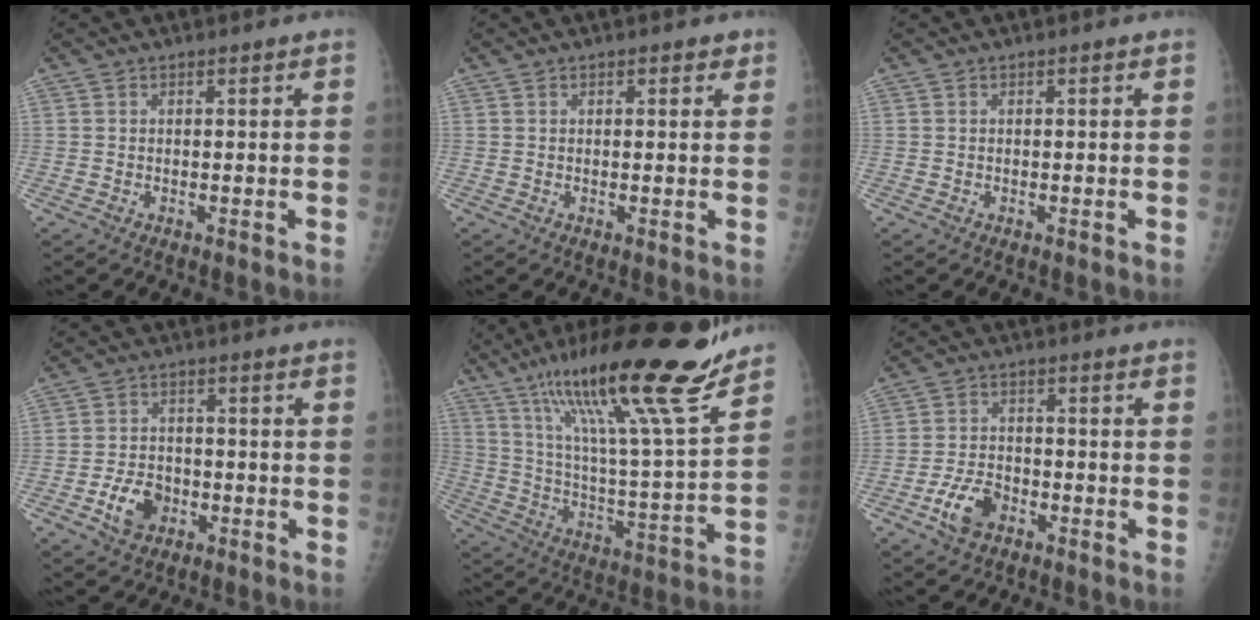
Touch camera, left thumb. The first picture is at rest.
{"total": 1.5, "force": [0.8, 0.8, 1.0], "torque": [-0.004, -0.001, 0.008]}
{"total": 0.0}
{"total": 6.8, "force": [-2.8, 4.9, 3.7], "torque": [-0.048, 0.018, -0.046]}
{"total": 25.6, "force": [18.4, 2.5, 17.6], "torque": [-0.272, -0.068, 0.311]}
{"total": 6.8, "force": [-3.5, 4.2, 4.1], "torque": [-0.072, 0.020, -0.062]}